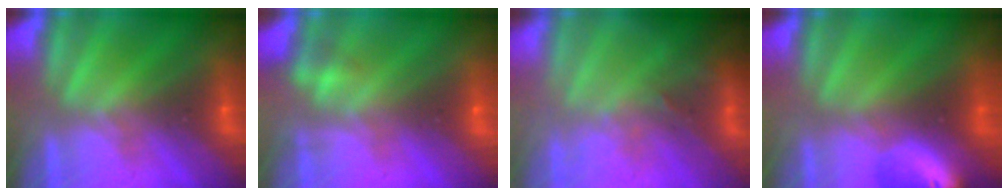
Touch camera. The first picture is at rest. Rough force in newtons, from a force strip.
{"total": 2.1}
{"total": 2.7}
{"total": 5.9}